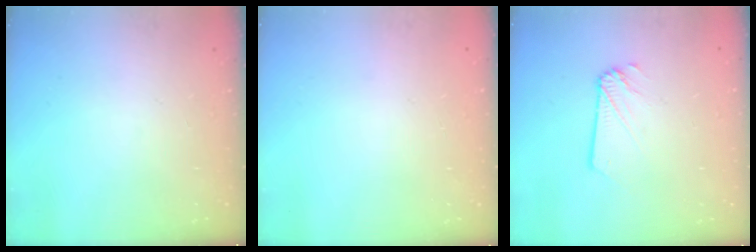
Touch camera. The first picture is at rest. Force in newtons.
{"total": 0.0}
{"total": 1.2, "press": 1.2, "slide": 0.1}